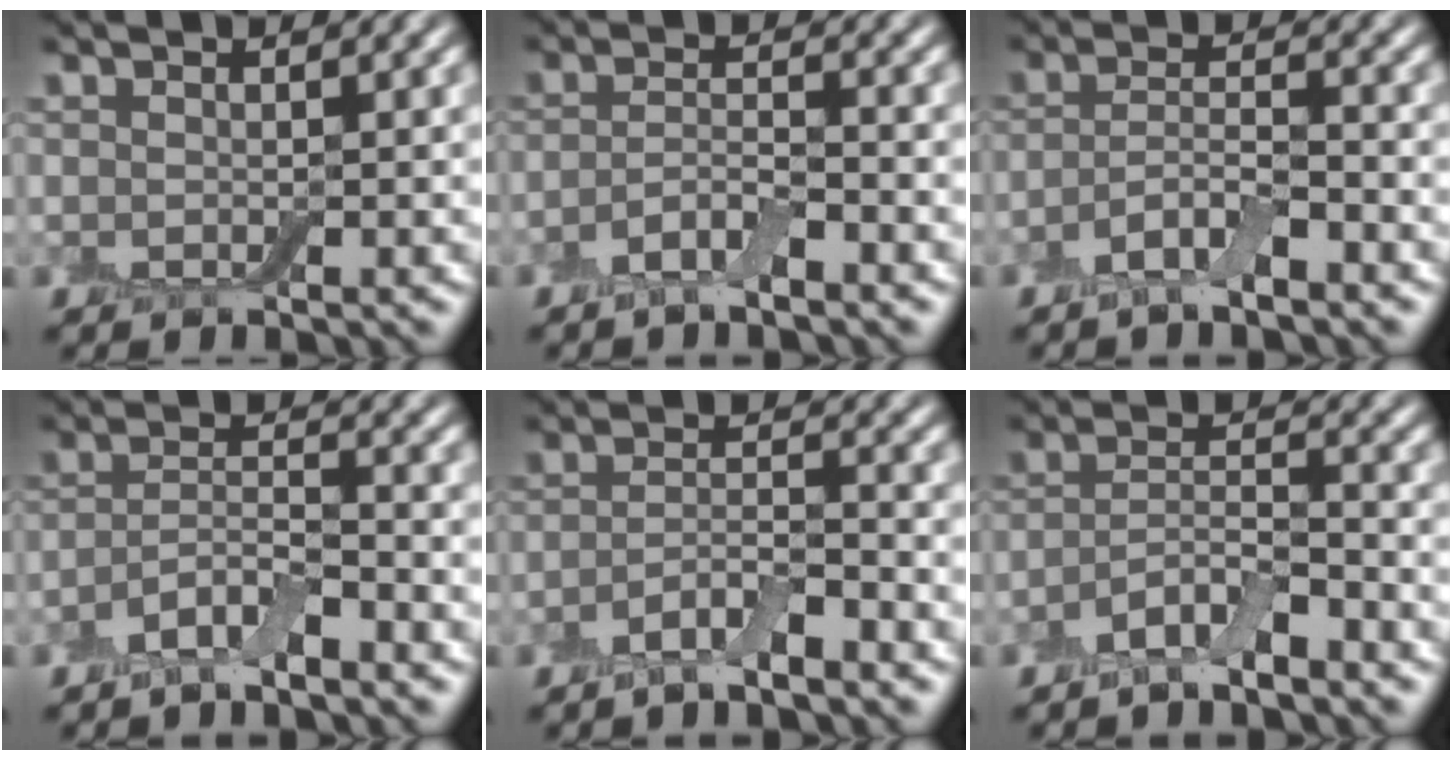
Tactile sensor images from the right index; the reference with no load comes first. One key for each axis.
{"total": 2.5, "fx": -1.5, "fy": 0.6, "fz": 1.9, "tx": -0.038, "ty": 0.004, "tz": -0.037}
{"total": 3.1, "fx": -1.8, "fy": 0.8, "fz": 2.4, "tx": -0.049, "ty": 0.003, "tz": -0.043}
{"total": 3.1, "fx": -2.1, "fy": 0.8, "fz": 2.2, "tx": -0.043, "ty": 0.003, "tz": -0.048}
{"total": 3.0, "fx": -2.0, "fy": 0.6, "fz": 2.2, "tx": -0.041, "ty": 0.005, "tz": -0.045}
{"total": 3.5, "fx": -2.4, "fy": 0.9, "fz": 2.4, "tx": -0.048, "ty": 0.003, "tz": -0.053}